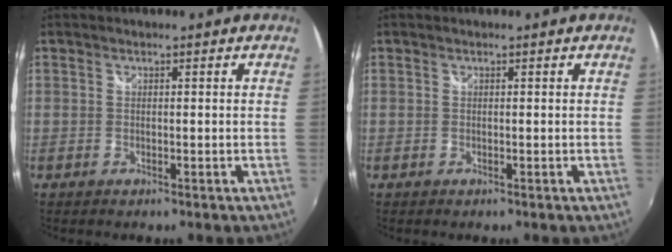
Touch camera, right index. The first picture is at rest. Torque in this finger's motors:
{"motor_torque": [0.01, 0.02, -0.01, 0.01]}